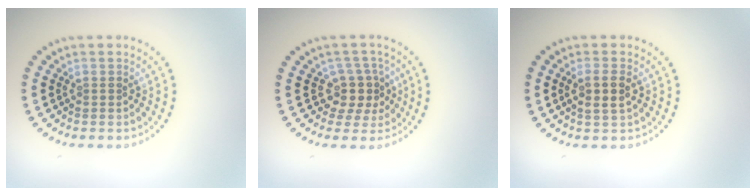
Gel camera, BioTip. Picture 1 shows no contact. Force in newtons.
{"total": 2.9, "press": 2.3, "slide": 1.8}
{"total": 2.3, "press": 2.2, "slide": 0.7}